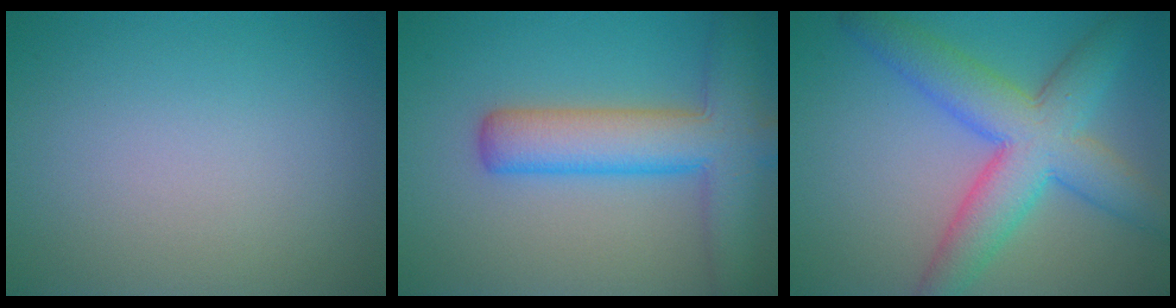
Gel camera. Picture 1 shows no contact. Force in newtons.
{"total": 7.6, "press": 7.6, "slide": 0.3}
{"total": 8.0, "press": 8.0, "slide": 0.2}